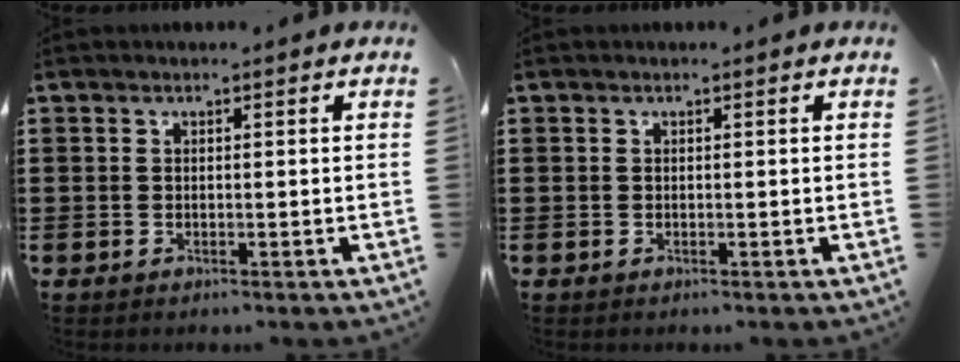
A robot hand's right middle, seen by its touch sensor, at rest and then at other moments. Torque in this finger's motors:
{"motor_torque": [0.00, 0.00, 0.00, 0.00]}